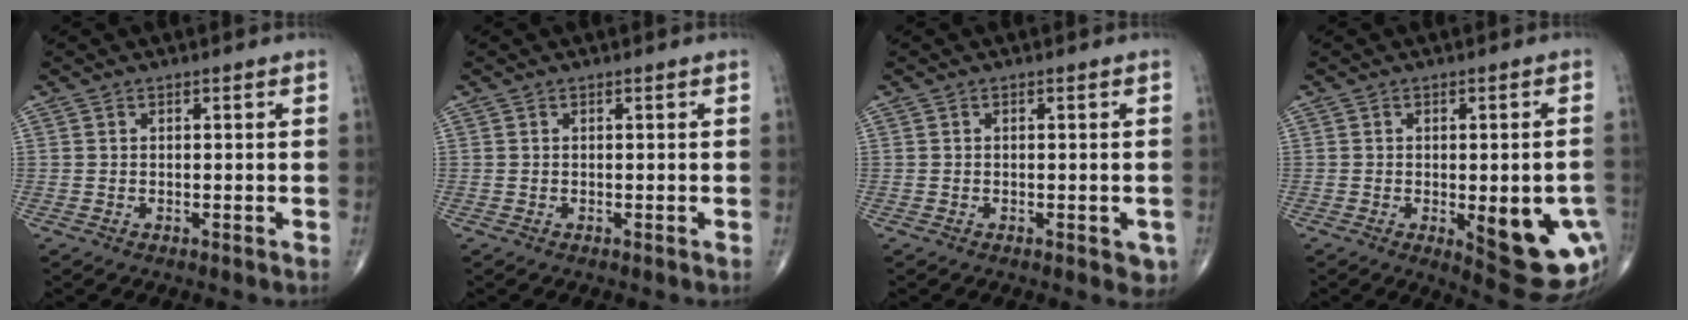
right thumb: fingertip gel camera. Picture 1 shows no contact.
{"total": 0.0}
{"total": 2.7, "force": [-1.1, 1.4, 2.0], "torque": [-0.006, 0.000, -0.013]}
{"total": 15.6, "force": [-3.7, 5.8, 14.0], "torque": [-0.136, -0.003, -0.023]}